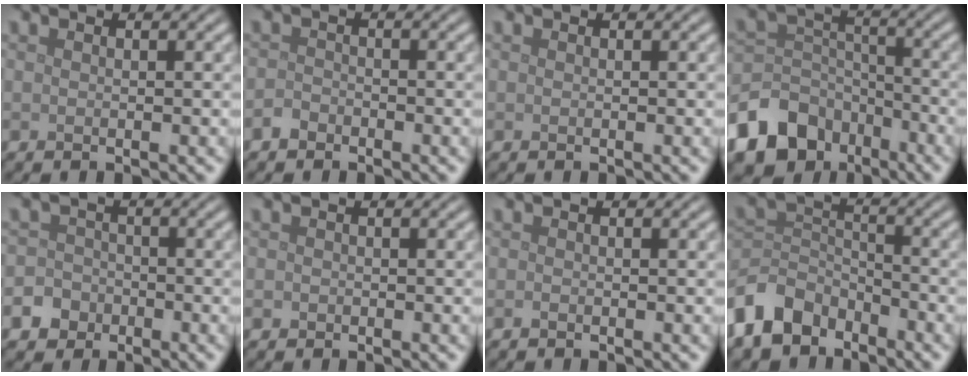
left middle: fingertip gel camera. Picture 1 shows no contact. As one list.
[{"total": 1.2, "force": [-0.9, 0.7, 0.2], "torque": [-0.002, 0.002, -0.022]}, {"total": 0.0}, {"total": 10.1, "force": [-6.3, 7.3, 3.1], "torque": [-0.069, -0.006, -0.122]}, {"total": 3.9, "force": [-2.1, 3.2, 0.6], "torque": [0.012, -0.006, -0.046]}, {"total": 0.5, "force": [-0.2, 0.5, 0.0], "torque": [0.002, -0.005, -0.005]}, {"total": 0.0}, {"total": 6.3, "force": [-4.6, 3.7, 2.1], "torque": [-0.039, -0.002, -0.107]}]